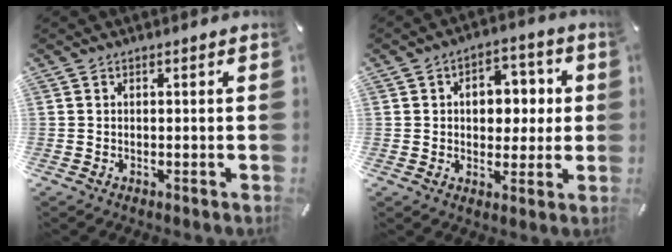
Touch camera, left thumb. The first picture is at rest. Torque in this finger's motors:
{"motor_torque": [1.50, 1.58, 0.52, -0.44, 0.08]}